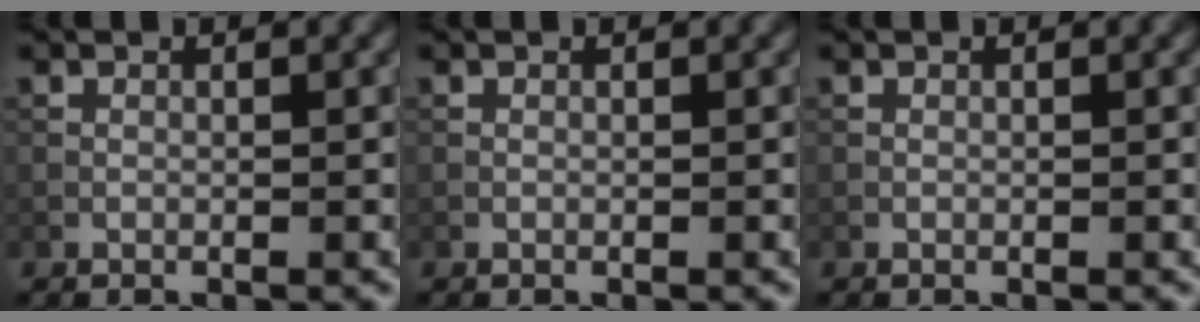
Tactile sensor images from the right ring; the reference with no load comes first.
{"total": 0.0}
{"total": 0.0}